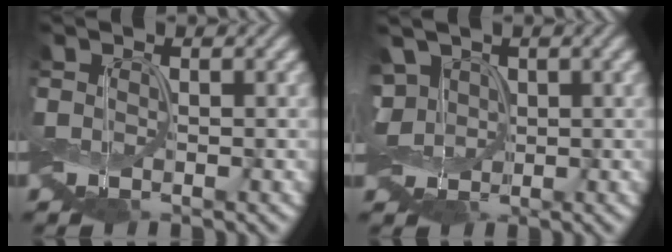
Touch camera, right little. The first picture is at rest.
{"total": 4.5, "force": [1.2, 3.3, 2.8], "torque": [-0.064, 0.020, 0.018]}